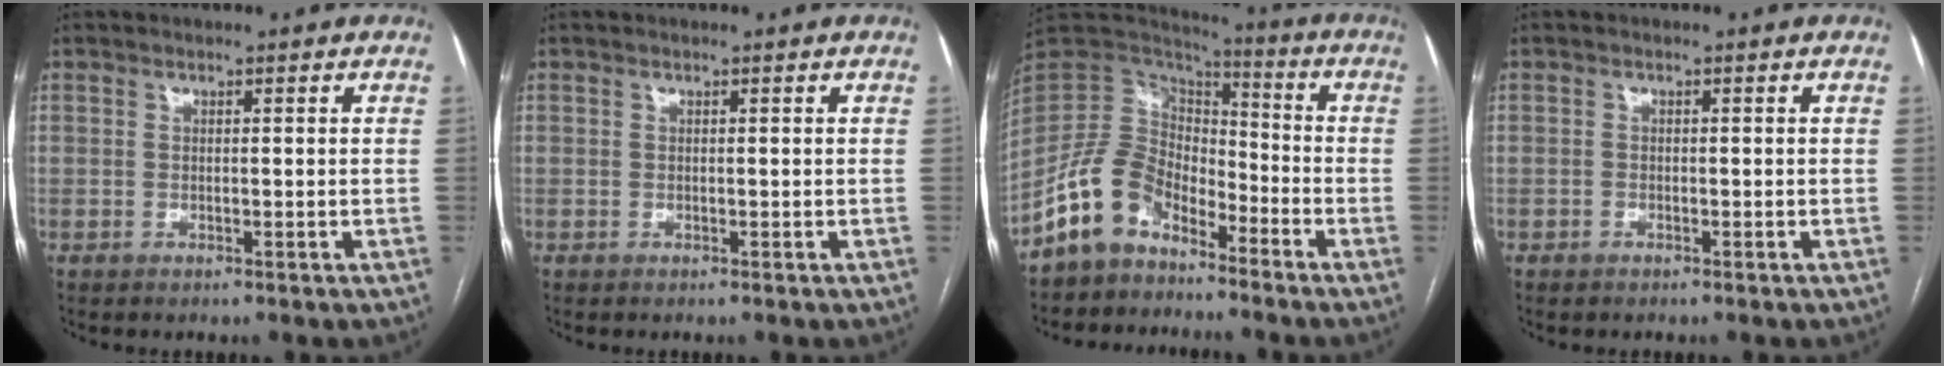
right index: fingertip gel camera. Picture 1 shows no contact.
{"total": 0.0}
{"total": 10.6, "force": [-7.5, 6.2, 4.3], "torque": [-0.092, 0.035, -0.151]}
{"total": 0.6, "force": [-0.5, 0.4, 0.1], "torque": [-0.005, 0.002, -0.009]}